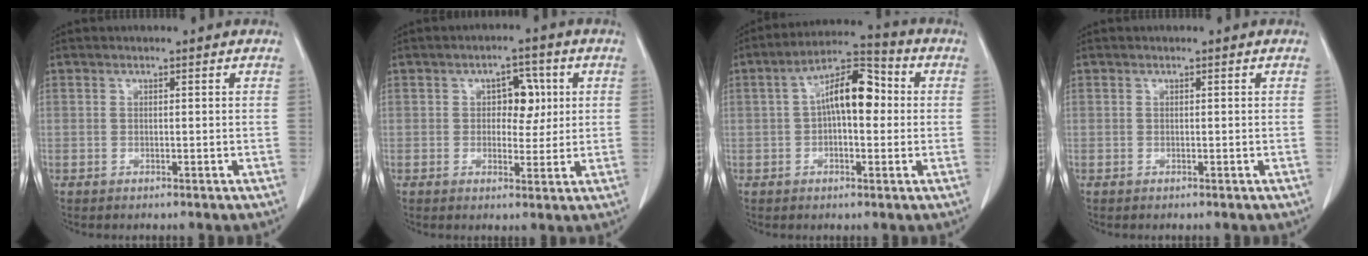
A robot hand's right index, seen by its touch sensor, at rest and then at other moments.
{"total": 5.0, "force": [1.1, 3.0, 3.8], "torque": [-0.050, 0.011, 0.017]}
{"total": 9.8, "force": [0.9, 3.8, 9.0], "torque": [-0.161, 0.036, 0.008]}
{"total": 0.0}